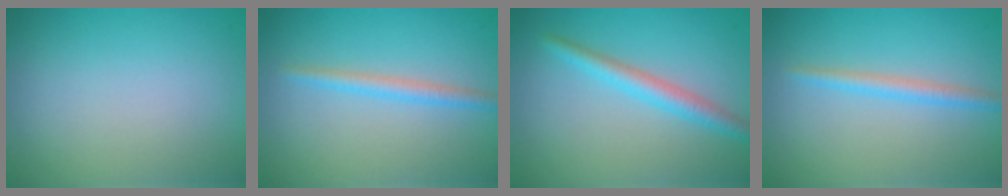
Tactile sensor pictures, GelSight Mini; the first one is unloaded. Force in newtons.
{"total": 1.8, "press": 1.8, "slide": 0.1}
{"total": 2.6, "press": 2.6, "slide": 0.1}
{"total": 1.8, "press": 1.8, "slide": 0.1}